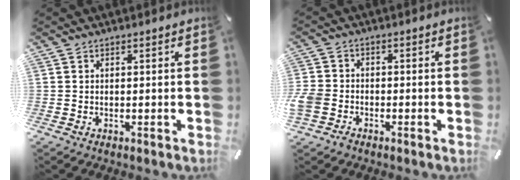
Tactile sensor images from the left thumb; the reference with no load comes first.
{"total": 4.1, "force": [-2.2, 3.2, 1.5], "torque": [-0.036, 0.010, -0.043]}